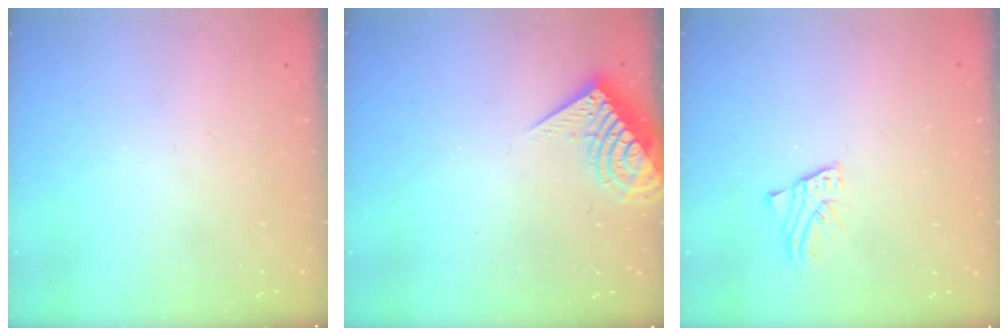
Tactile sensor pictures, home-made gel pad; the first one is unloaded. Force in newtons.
{"total": 8.1, "press": 8.1, "slide": 0.7}
{"total": 1.6, "press": 1.6, "slide": 0.2}